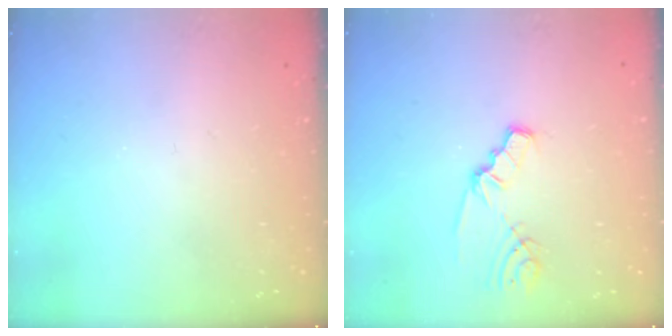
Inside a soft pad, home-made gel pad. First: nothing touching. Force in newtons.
{"total": 2.5, "press": 2.5, "slide": 0.4}